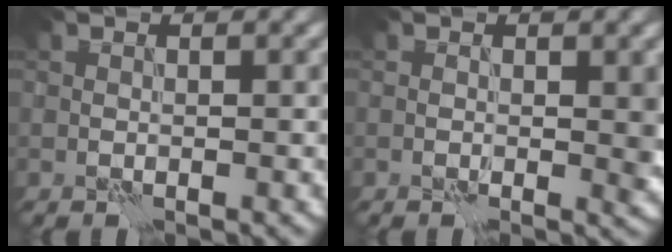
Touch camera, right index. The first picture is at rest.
{"total": 1.7, "force": [-0.1, 0.7, 1.5], "torque": [-0.014, -0.002, 0.000]}